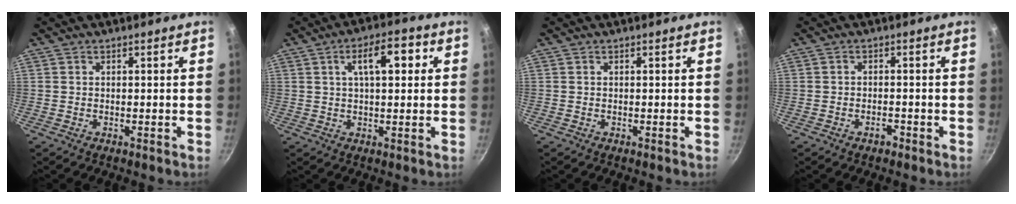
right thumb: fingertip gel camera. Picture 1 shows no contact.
{"total": 8.4, "force": [2.4, 3.7, 7.2], "torque": [-0.095, 0.013, 0.032]}
{"total": 0.0}
{"total": 1.5, "force": [-1.1, 0.8, 0.6], "torque": [-0.001, 0.012, -0.015]}